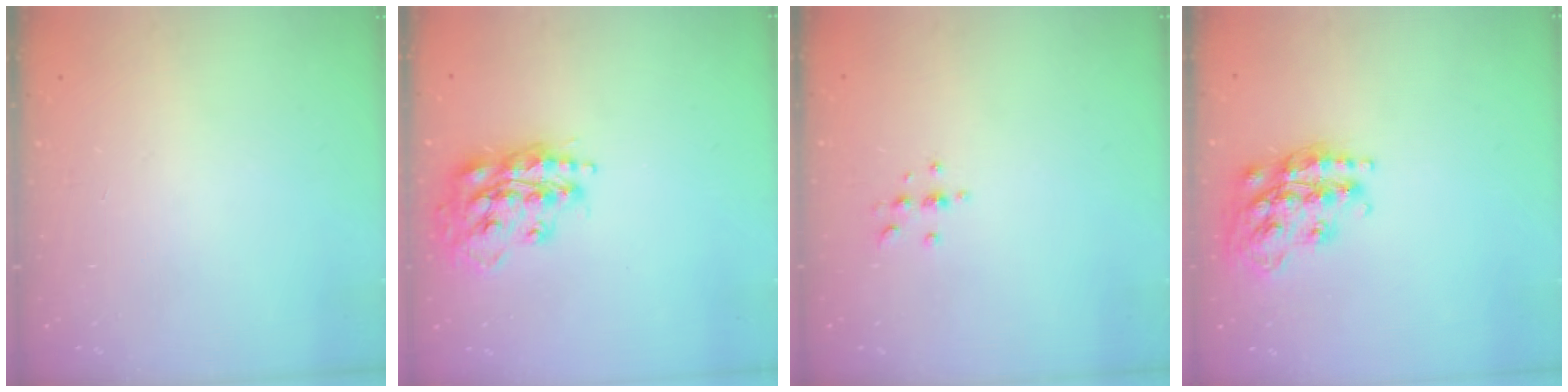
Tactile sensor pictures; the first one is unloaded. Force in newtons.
{"total": 17.0, "press": 16.9, "slide": 1.4}
{"total": 2.9, "press": 2.9, "slide": 0.4}
{"total": 18.0, "press": 17.9, "slide": 1.1}